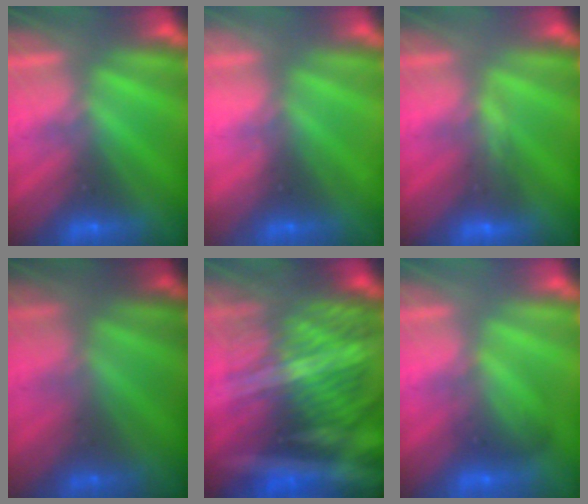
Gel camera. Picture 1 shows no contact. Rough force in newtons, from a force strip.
{"total": 2.2}
{"total": 4.8}
{"total": 1.0}
{"total": 9.6}
{"total": 1.8}